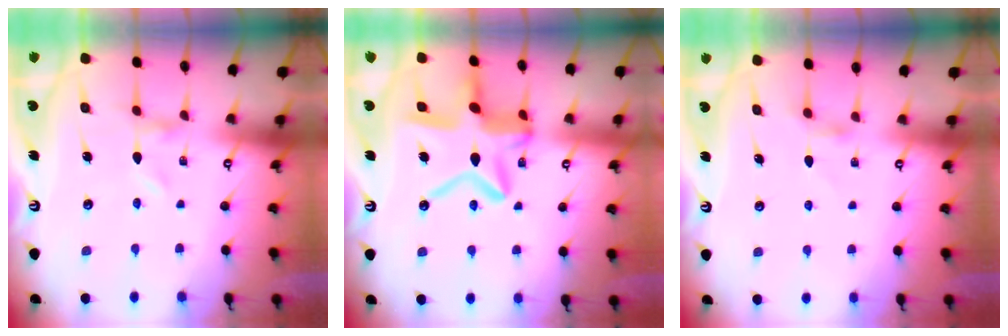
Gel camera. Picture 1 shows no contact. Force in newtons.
{"total": 16.2, "press": 16.2, "slide": 1.5}
{"total": 2.9, "press": 2.9, "slide": 0.4}